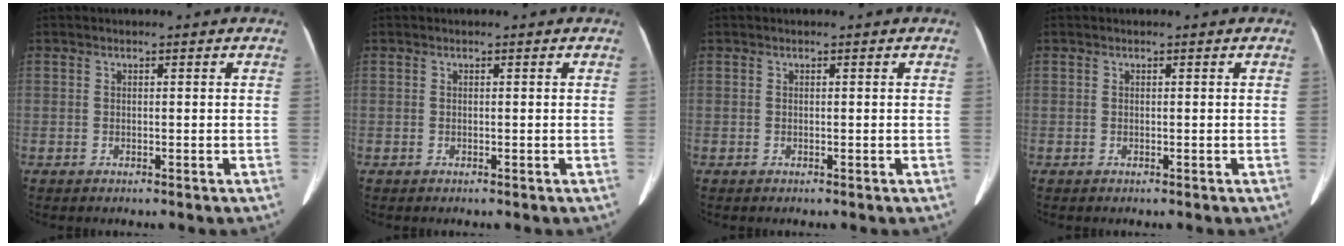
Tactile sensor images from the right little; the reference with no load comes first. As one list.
[{"total": 0.0}, {"total": 0.0}, {"total": 0.0}]